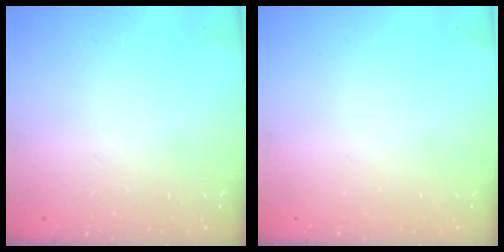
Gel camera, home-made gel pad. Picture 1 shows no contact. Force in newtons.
{"total": 0.0}